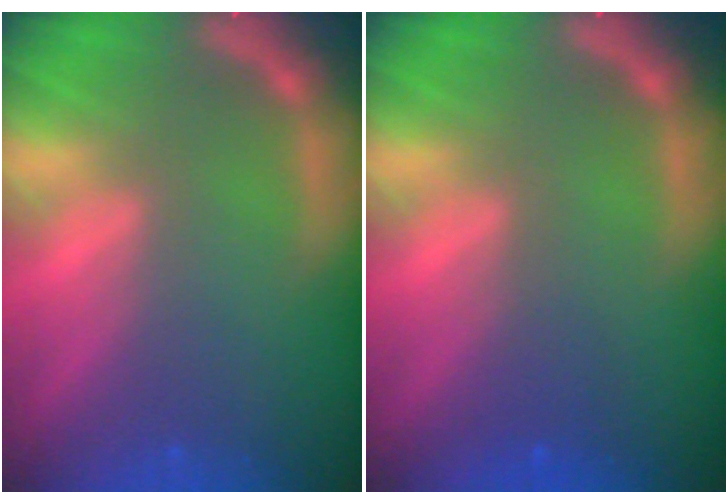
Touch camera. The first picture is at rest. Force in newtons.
{"total": 1.5}